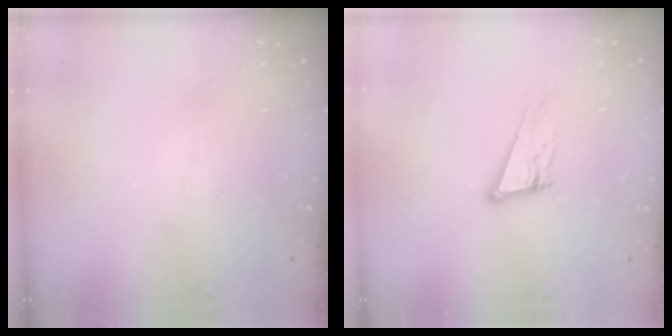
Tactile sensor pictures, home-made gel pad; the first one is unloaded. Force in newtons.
{"total": 12.4, "press": 11.9, "slide": 3.3}